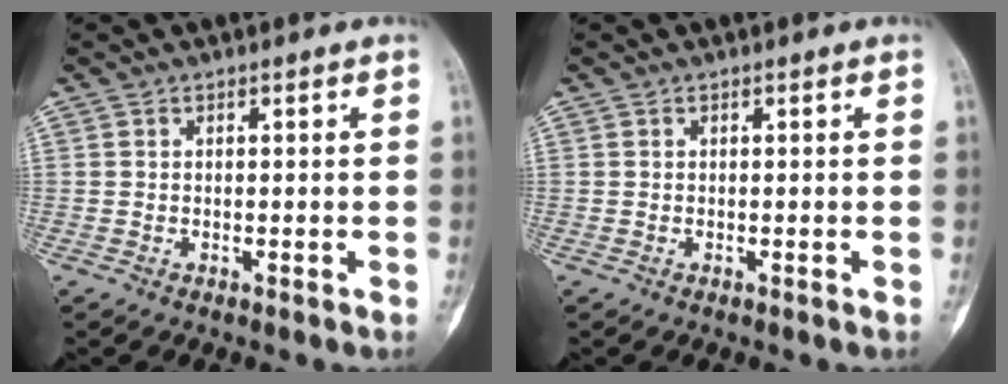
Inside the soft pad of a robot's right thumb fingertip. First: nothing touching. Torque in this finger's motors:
{"motor_torque": [0.00, 0.00, 0.00, 0.00, 0.00]}